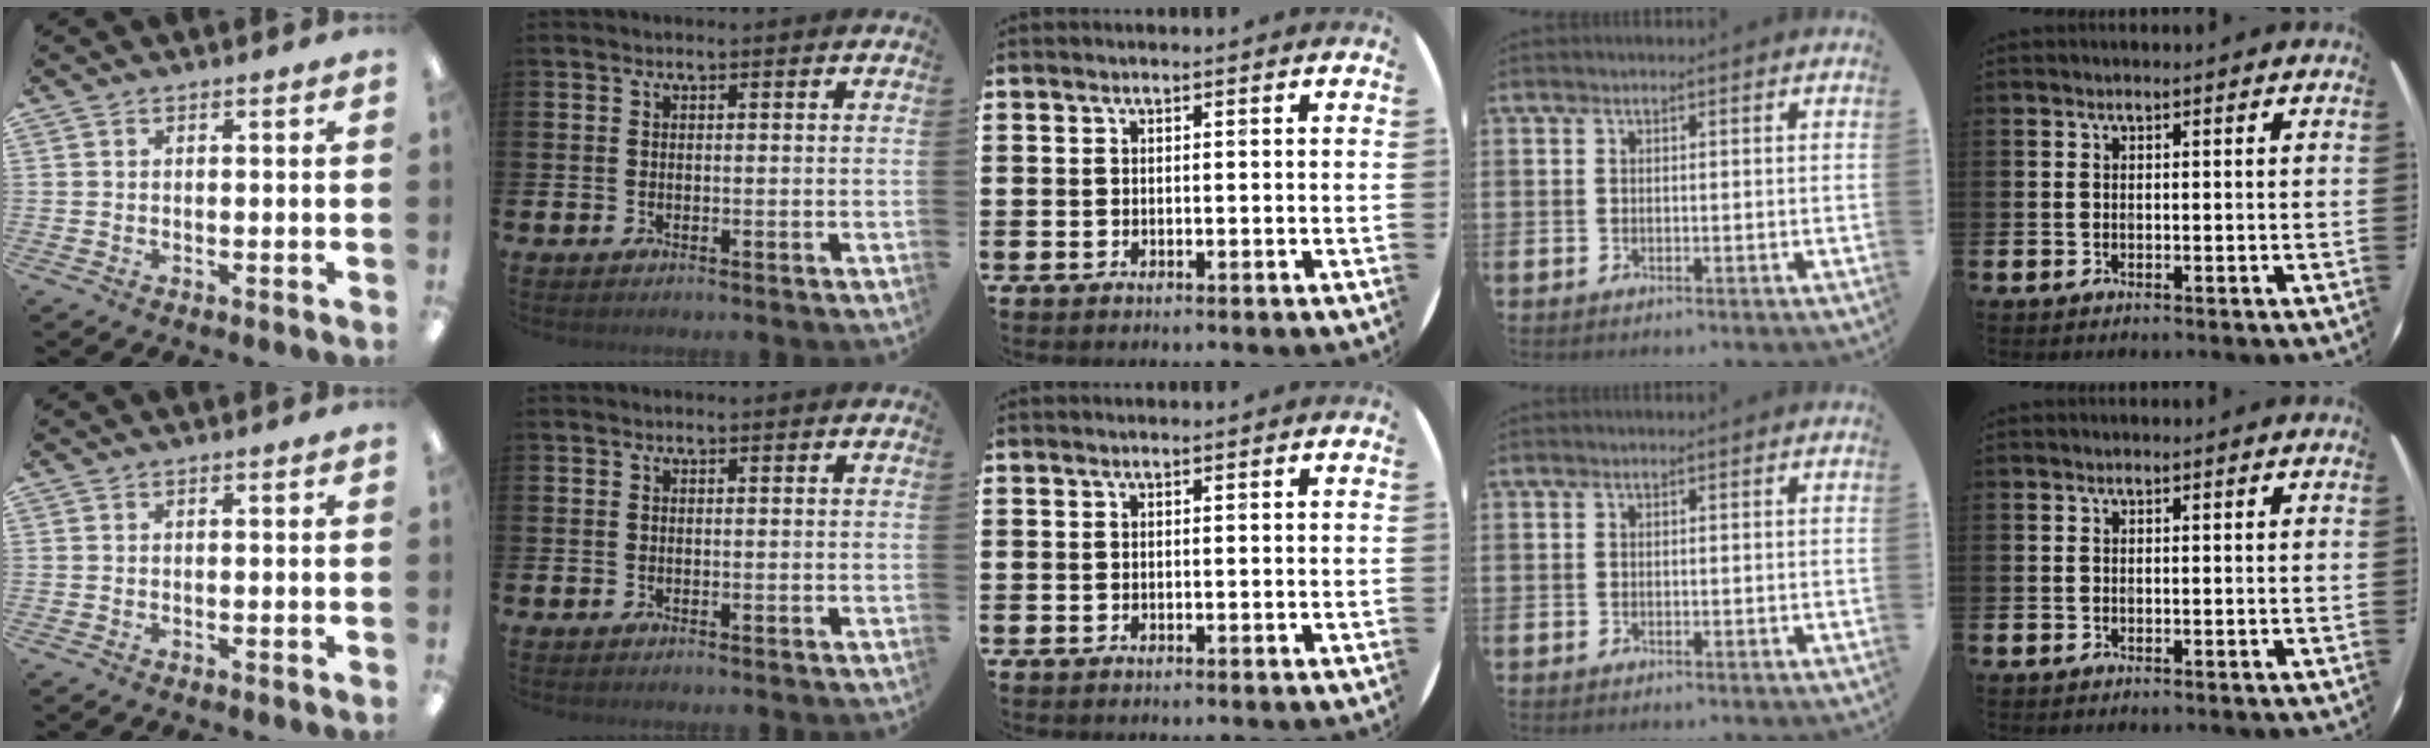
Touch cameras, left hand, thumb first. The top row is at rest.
{}